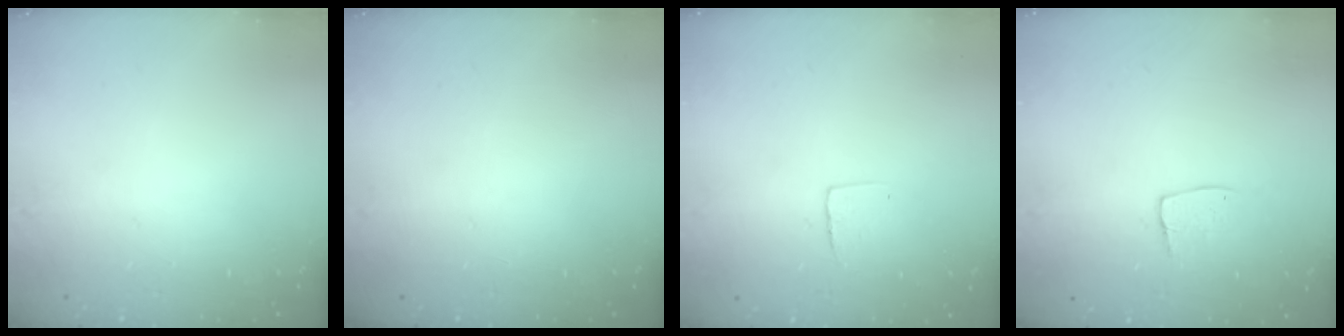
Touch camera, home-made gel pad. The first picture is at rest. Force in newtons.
{"total": 0.0}
{"total": 3.9, "press": 3.8, "slide": 0.3}
{"total": 5.9, "press": 5.9, "slide": 0.4}